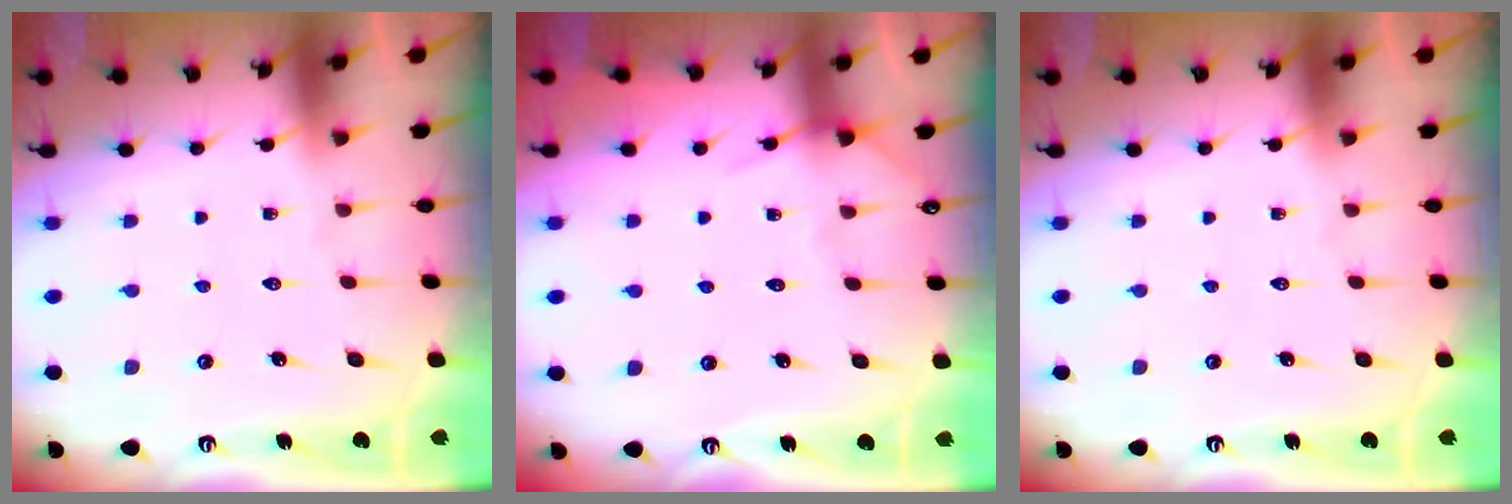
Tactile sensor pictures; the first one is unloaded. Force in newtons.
{"total": 4.6, "press": 4.6, "slide": 0.5}
{"total": 0.0}